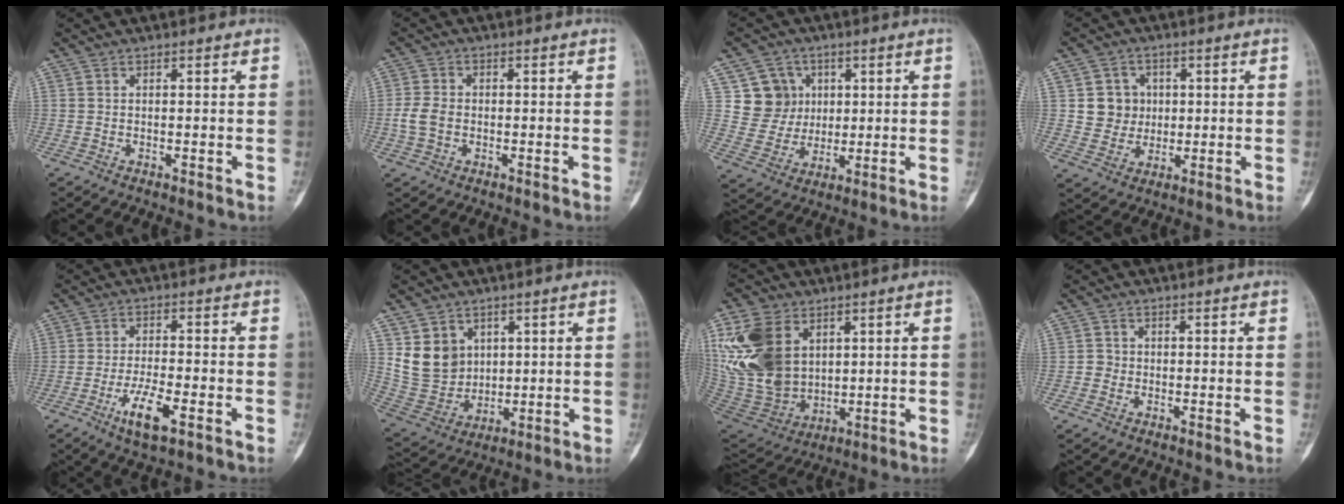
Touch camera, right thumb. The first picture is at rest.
{"total": 4.4, "force": [-0.7, 3.3, 2.8], "torque": [-0.063, 0.010, -0.015]}
{"total": 9.4, "force": [3.0, 8.7, 1.9], "torque": [0.010, -0.008, 0.059]}
{"total": 6.8, "force": [1.1, 6.5, 1.8], "torque": [0.009, 0.003, 0.018]}
{"total": 7.2, "force": [-3.4, 2.0, 6.0], "torque": [-0.117, 0.008, -0.057]}
{"total": 10.9, "force": [3.8, 9.0, 4.8], "torque": [-0.063, -0.018, 0.094]}
{"total": 21.8, "force": [6.5, 15.4, 14.0], "torque": [-0.290, -0.024, 0.143]}
{"total": 1.8, "force": [-0.4, 1.7, 0.3], "torque": [0.005, 0.008, -0.012]}